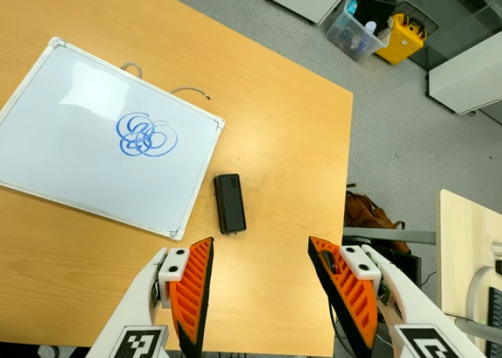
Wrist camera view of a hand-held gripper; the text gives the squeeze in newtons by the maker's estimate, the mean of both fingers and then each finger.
{"total": 0.0}